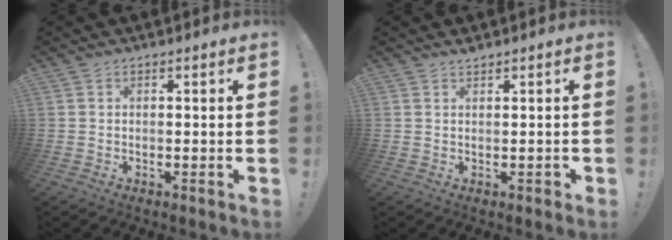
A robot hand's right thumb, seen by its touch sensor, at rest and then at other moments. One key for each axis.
{"total": 0.9, "fx": 0.7, "fy": 0.2, "fz": 0.5, "tx": -0.006, "ty": -0.003, "tz": 0.012}